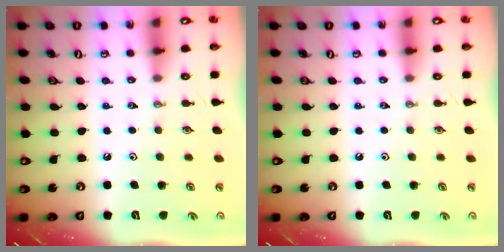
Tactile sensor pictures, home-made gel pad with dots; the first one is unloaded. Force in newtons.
{"total": 0.0}